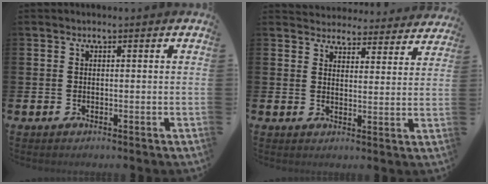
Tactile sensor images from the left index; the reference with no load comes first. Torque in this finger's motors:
{"motor_torque": [0.57, -1.57, 0.28, -0.01]}